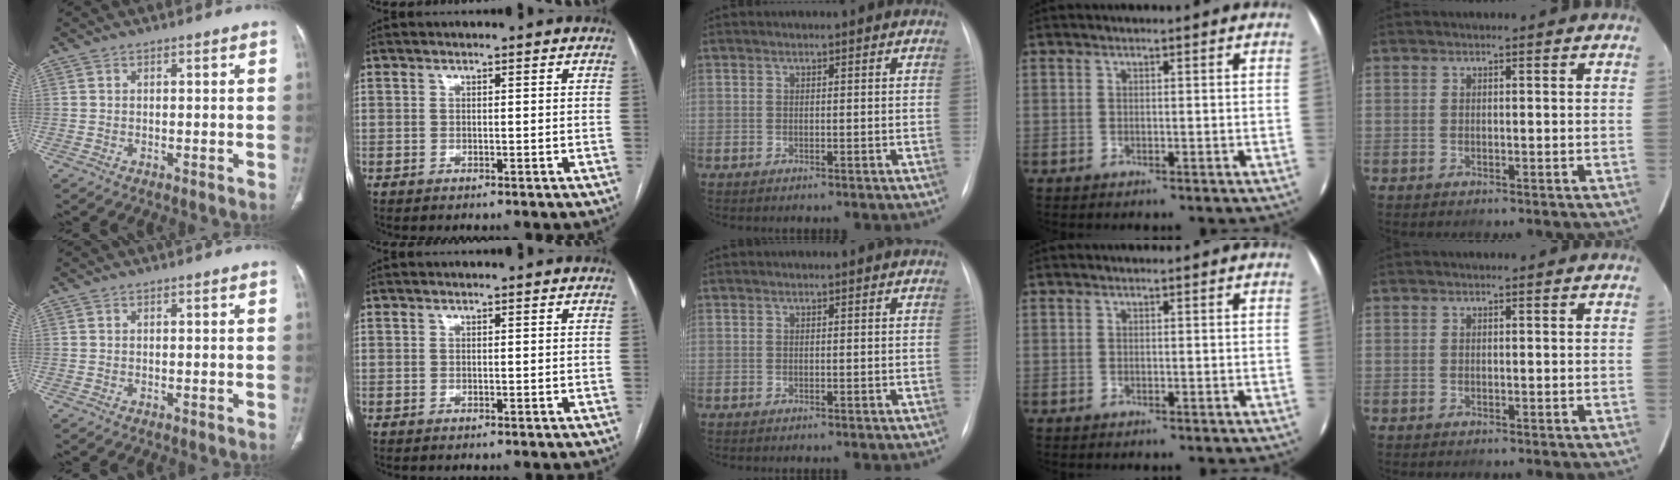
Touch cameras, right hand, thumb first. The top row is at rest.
{}